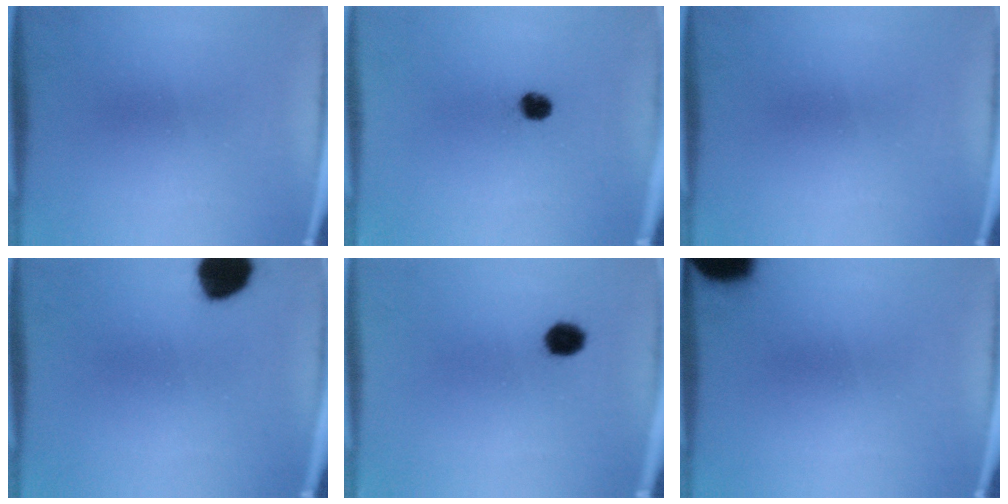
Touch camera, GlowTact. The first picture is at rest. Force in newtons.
{"total": 3.2}
{"total": 0.0}
{"total": 9.5}
{"total": 3.9}
{"total": 17.6}